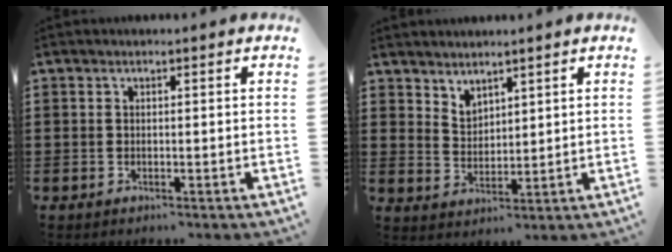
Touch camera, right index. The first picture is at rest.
{"total": 3.1, "force": [2.8, 1.2, -0.1], "torque": [-0.007, -0.005, 0.056]}